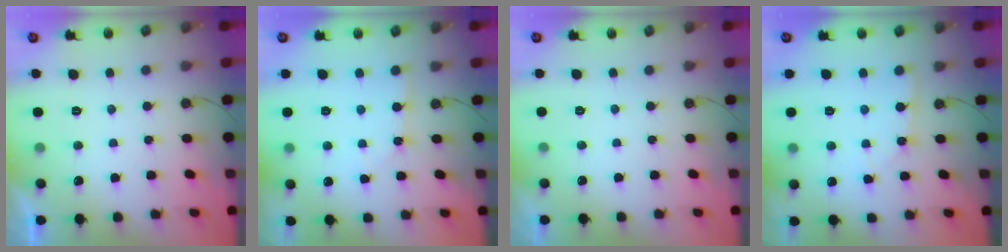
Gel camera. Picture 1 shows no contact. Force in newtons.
{"total": 2.3, "press": 2.3, "slide": 0.3}
{"total": 0.0}
{"total": 2.4, "press": 2.4, "slide": 0.2}